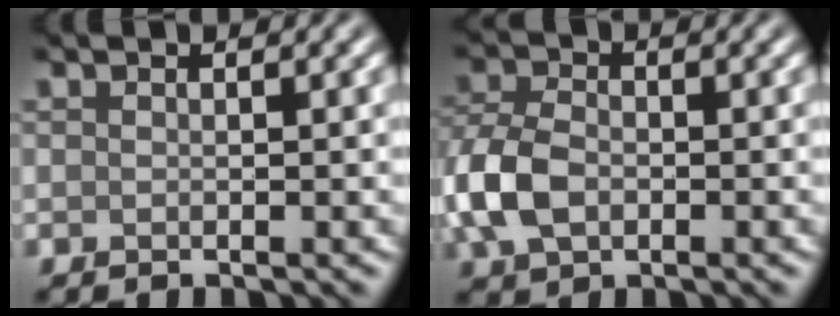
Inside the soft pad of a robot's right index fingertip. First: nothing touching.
{"total": 5.2, "force": [-1.4, 3.5, 3.6], "torque": [-0.088, 0.002, -0.036]}